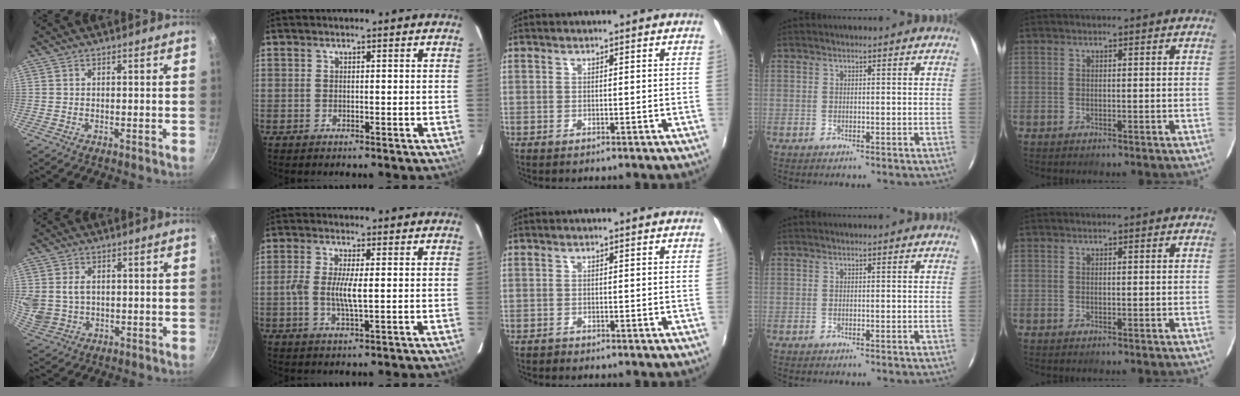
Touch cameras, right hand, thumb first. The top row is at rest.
{"thumb": {"total": 7.5, "force": [1.2, 5.8, 4.6], "torque": [-0.083, -0.010, 0.034]}, "index": {"total": 5.4, "force": [-0.4, 1.2, 5.2], "torque": [-0.106, -0.002, -0.010]}, "middle": {"total": 0.7, "force": [-0.6, 0.2, -0.1], "torque": [0.000, 0.000, -0.014]}}